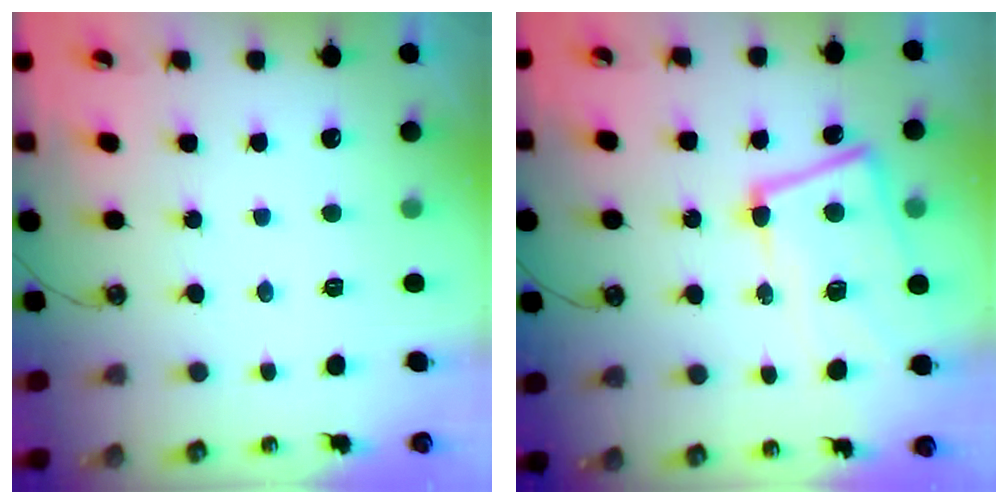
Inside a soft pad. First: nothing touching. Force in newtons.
{"total": 7.2, "press": 7.0, "slide": 1.6}